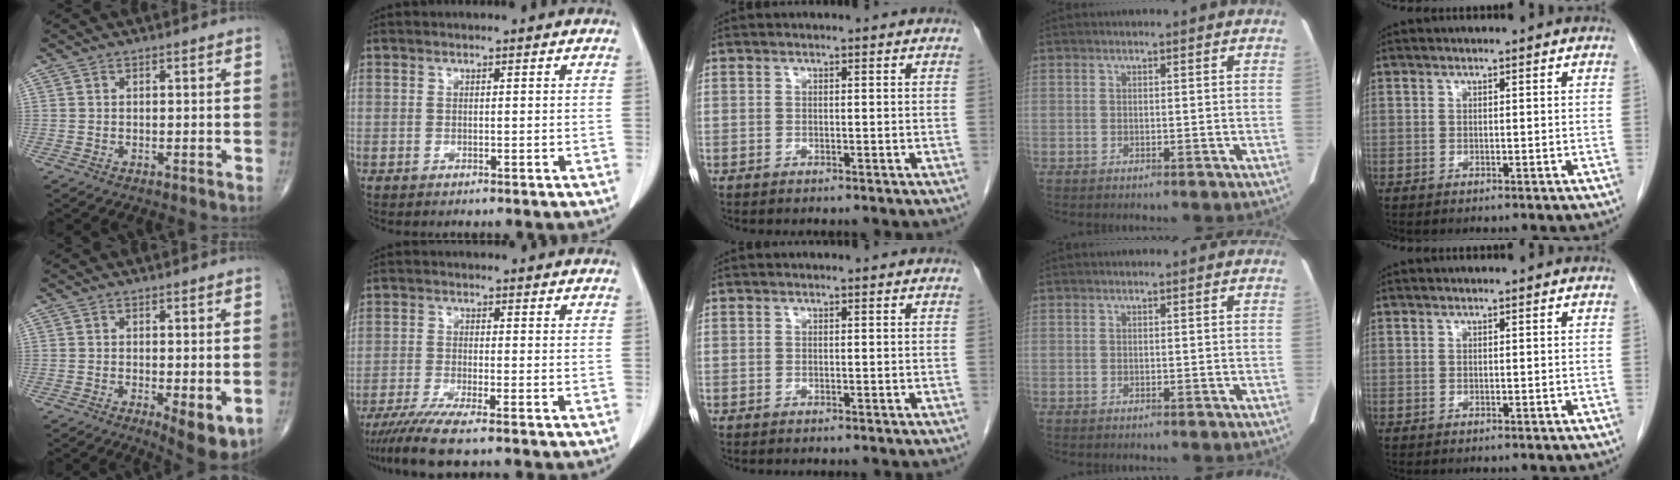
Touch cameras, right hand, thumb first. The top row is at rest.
{"thumb": {"total": 6.7, "force": [-1.5, 2.2, 6.1], "torque": [-0.085, -0.021, -0.019]}, "index": {"total": 6.6, "force": [-5.2, -0.6, 4.0], "torque": [-0.062, -0.018, -0.089]}}